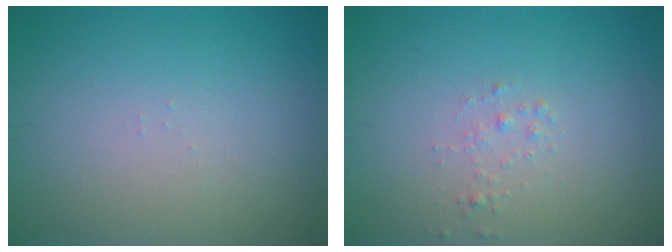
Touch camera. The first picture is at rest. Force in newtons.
{"total": 0.8, "press": 0.8, "slide": 0.0}